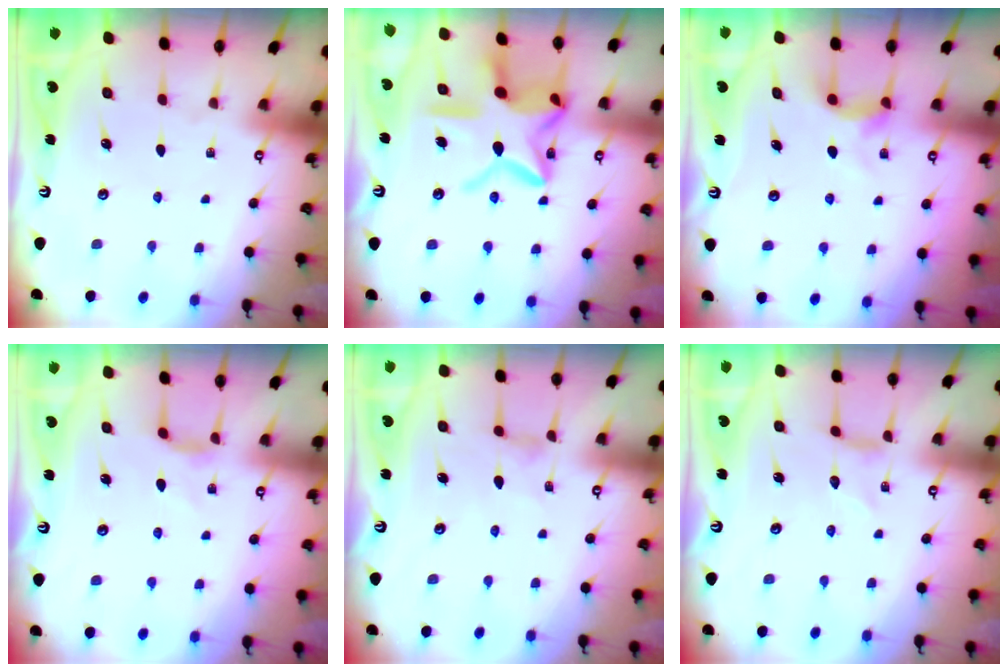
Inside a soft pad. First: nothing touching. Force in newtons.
{"total": 16.7, "press": 16.6, "slide": 1.4}
{"total": 4.3, "press": 4.3, "slide": 0.6}
{"total": 4.1, "press": 4.0, "slide": 0.5}
{"total": 0.0}
{"total": 0.0}